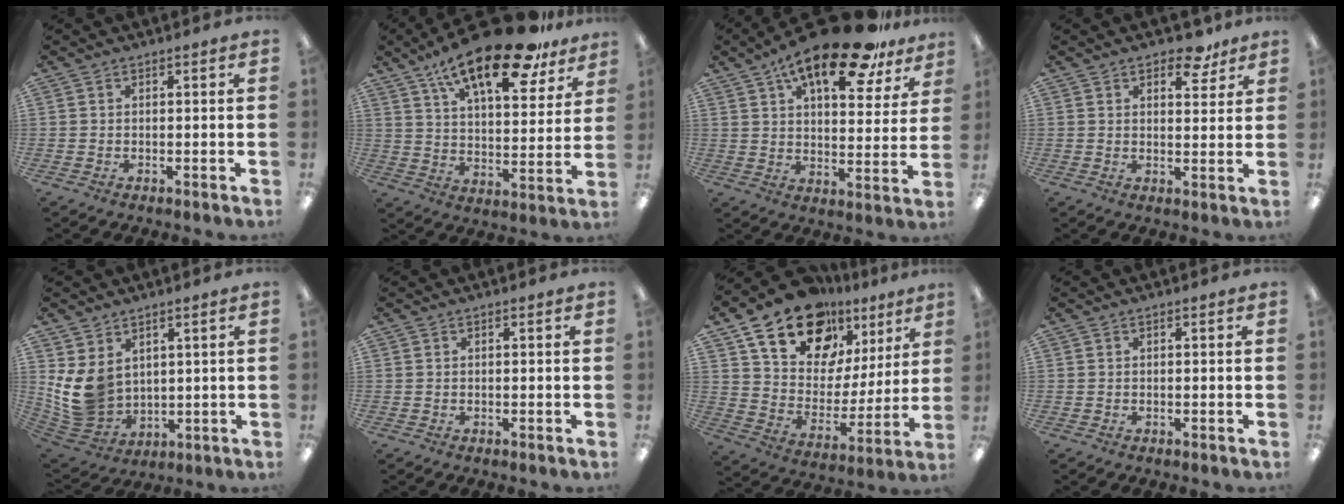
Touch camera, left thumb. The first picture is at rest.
{"total": 21.4, "force": [14.9, 7.3, 13.5], "torque": [-0.213, -0.088, 0.248]}
{"total": 19.4, "force": [13.0, 6.8, 12.7], "torque": [-0.193, -0.071, 0.212]}
{"total": 6.9, "force": [5.0, 3.2, 3.5], "torque": [-0.023, -0.029, 0.081]}
{"total": 10.6, "force": [3.0, 8.5, 5.6], "torque": [-0.140, -0.024, 0.063]}
{"total": 0.0}
{"total": 20.2, "force": [13.9, 11.7, 8.8], "torque": [-0.165, -0.080, 0.254]}
{"total": 0.0}